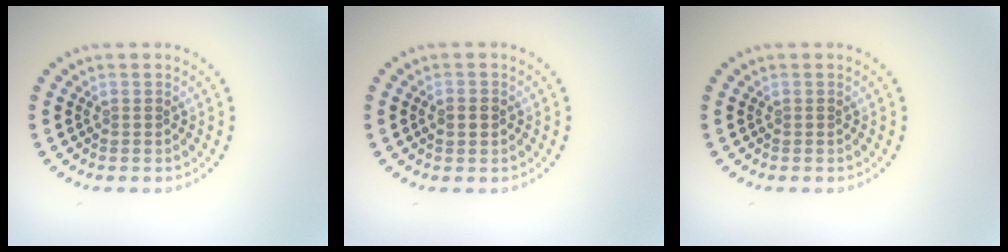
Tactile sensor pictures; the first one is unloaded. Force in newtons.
{"total": 1.8, "press": 1.8, "slide": 0.1}
{"total": 0.0}